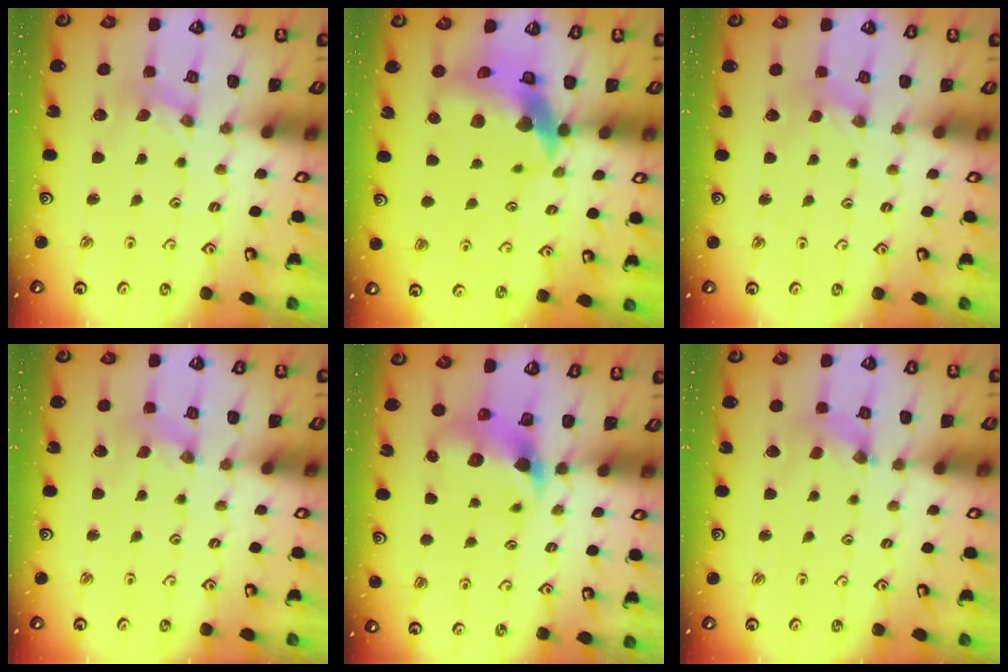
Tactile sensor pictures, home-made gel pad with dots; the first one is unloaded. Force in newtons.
{"total": 13.7, "press": 13.6, "slide": 2.1}
{"total": 0.0}
{"total": 0.0}
{"total": 8.0, "press": 7.9, "slide": 1.1}
{"total": 1.8, "press": 1.8, "slide": 0.3}